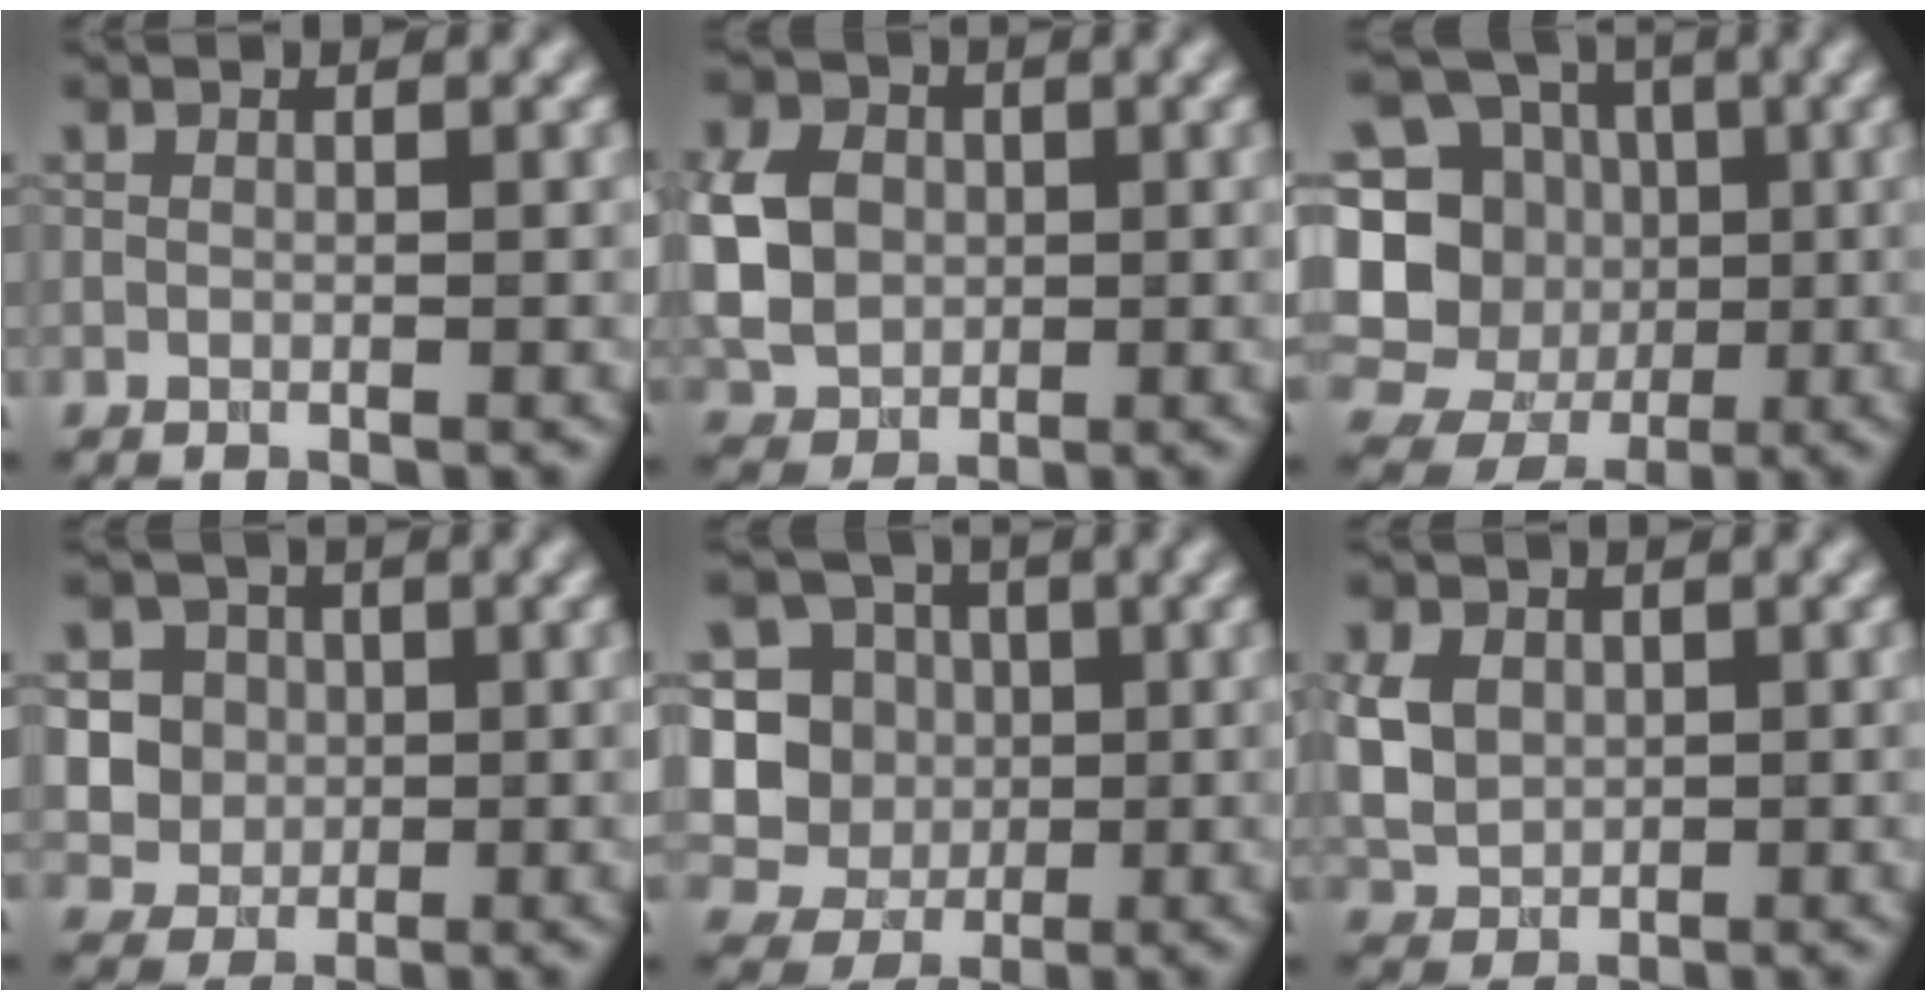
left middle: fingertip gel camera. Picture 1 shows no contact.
{"total": 6.8, "force": [0.1, 5.5, 4.0], "torque": [-0.100, 0.010, -0.003]}
{"total": 13.7, "force": [-0.5, 12.8, 4.9], "torque": [-0.146, 0.023, -0.017]}
{"total": 5.8, "force": [1.2, 5.3, 1.9], "torque": [-0.031, 0.020, 0.014]}
{"total": 9.5, "force": [0.8, 9.0, 2.8], "torque": [-0.071, 0.023, 0.010]}
{"total": 4.4, "force": [0.7, 3.5, 2.6], "torque": [-0.067, 0.004, 0.012]}